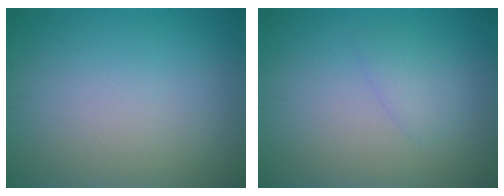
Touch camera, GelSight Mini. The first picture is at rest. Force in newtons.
{"total": 1.3, "press": 1.3, "slide": 0.1}